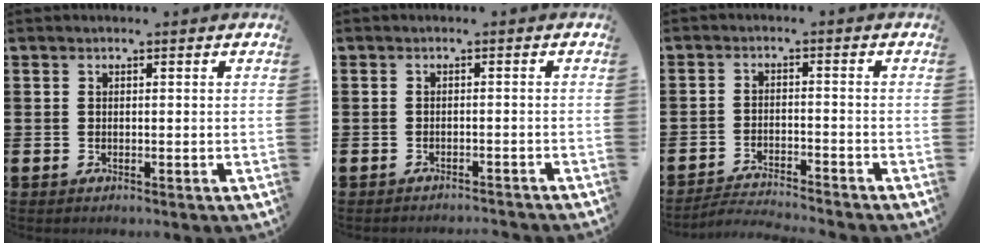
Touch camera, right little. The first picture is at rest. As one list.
[{"total": 1.1, "force": [-1.1, -0.1, -0.1], "torque": [0.000, 0.003, -0.024]}, {"total": 2.6, "force": [-2.6, -0.2, 0.1], "torque": [-0.004, 0.003, -0.056]}]